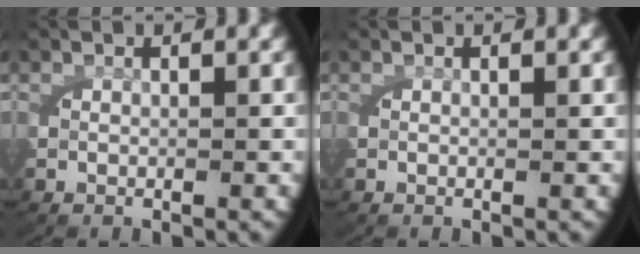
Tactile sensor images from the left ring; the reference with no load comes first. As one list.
[{"total": 0.0}]